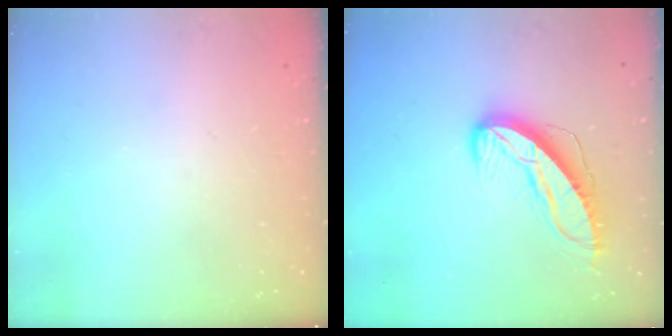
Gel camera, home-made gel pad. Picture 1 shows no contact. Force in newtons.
{"total": 10.2, "press": 10.2, "slide": 0.5}